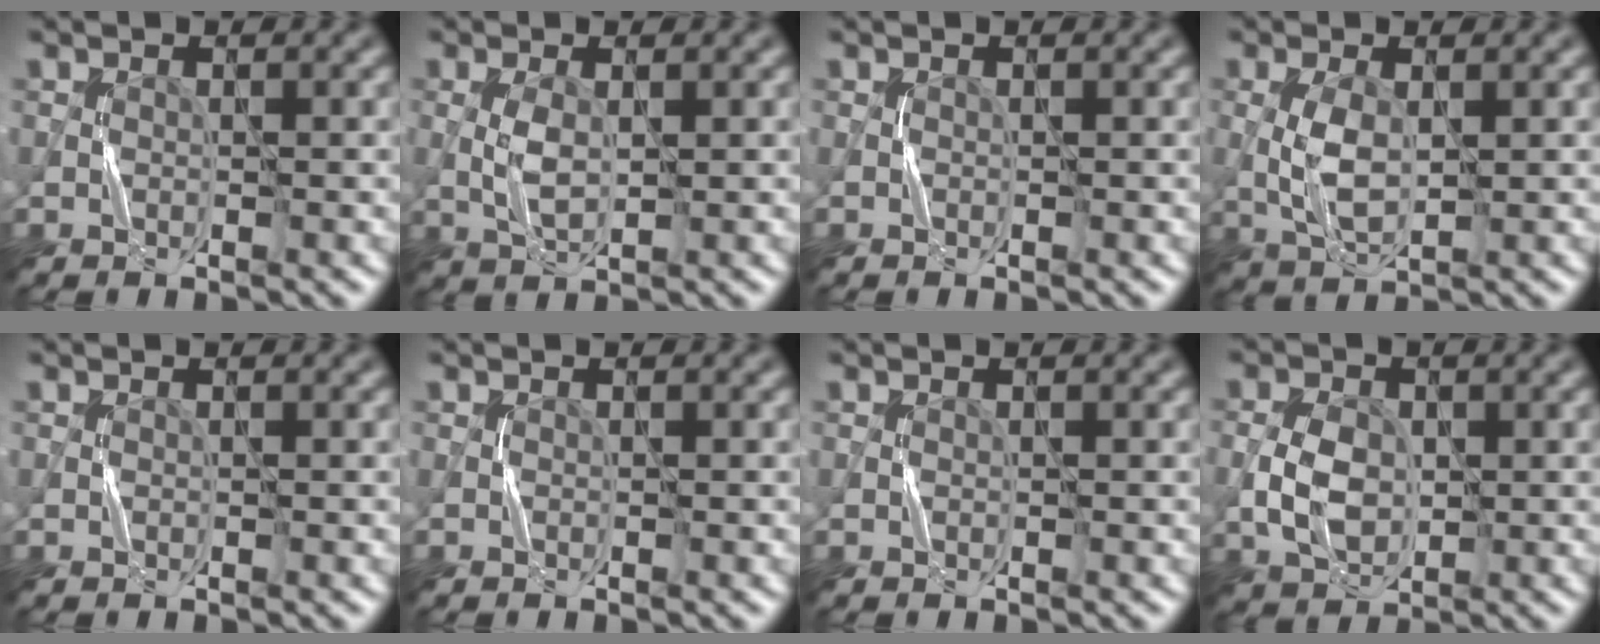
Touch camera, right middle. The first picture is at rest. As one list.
[{"total": 2.2, "force": [0.3, 0.9, 2.0], "torque": [-0.046, 0.000, 0.010]}, {"total": 0.0}, {"total": 3.2, "force": [0.2, 1.5, 2.8], "torque": [-0.069, -0.001, 0.009]}, {"total": 0.0}, {"total": 0.0}, {"total": 0.0}, {"total": 3.9, "force": [-0.1, 2.8, 2.7], "torque": [-0.056, 0.000, -0.001]}]